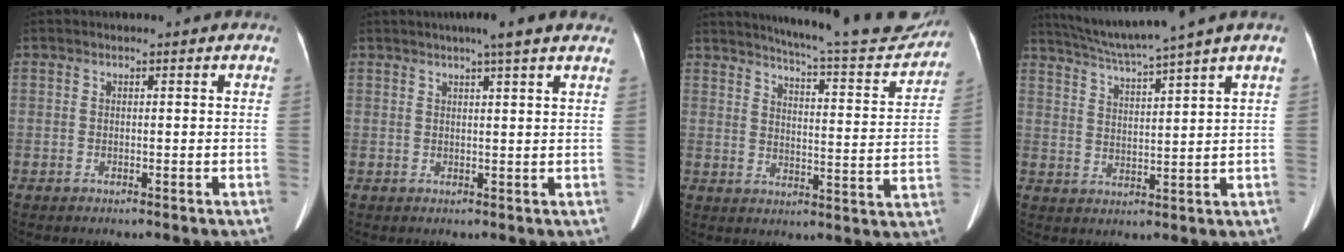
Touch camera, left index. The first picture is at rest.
{"total": 5.8, "force": [4.5, 0.0, 3.7], "torque": [-0.055, 0.018, 0.056]}
{"total": 18.2, "force": [17.0, 1.7, 6.4], "torque": [-0.093, -0.047, 0.208]}
{"total": 10.0, "force": [8.4, -2.3, 4.9], "torque": [-0.088, 0.004, 0.142]}